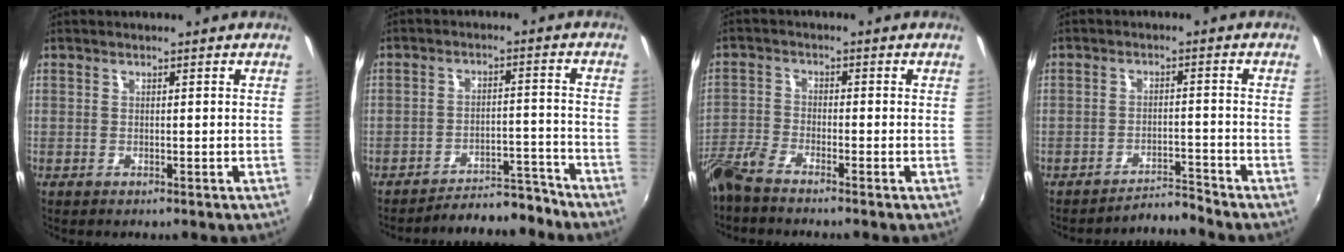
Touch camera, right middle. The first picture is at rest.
{"total": 8.9, "force": [-8.7, 1.3, 1.5], "torque": [-0.035, 0.019, -0.117]}
{"total": 5.4, "force": [-4.7, 0.4, 2.6], "torque": [-0.070, -0.009, -0.101]}
{"total": 4.2, "force": [-3.8, -1.5, -0.8], "torque": [0.000, 0.014, -0.061]}